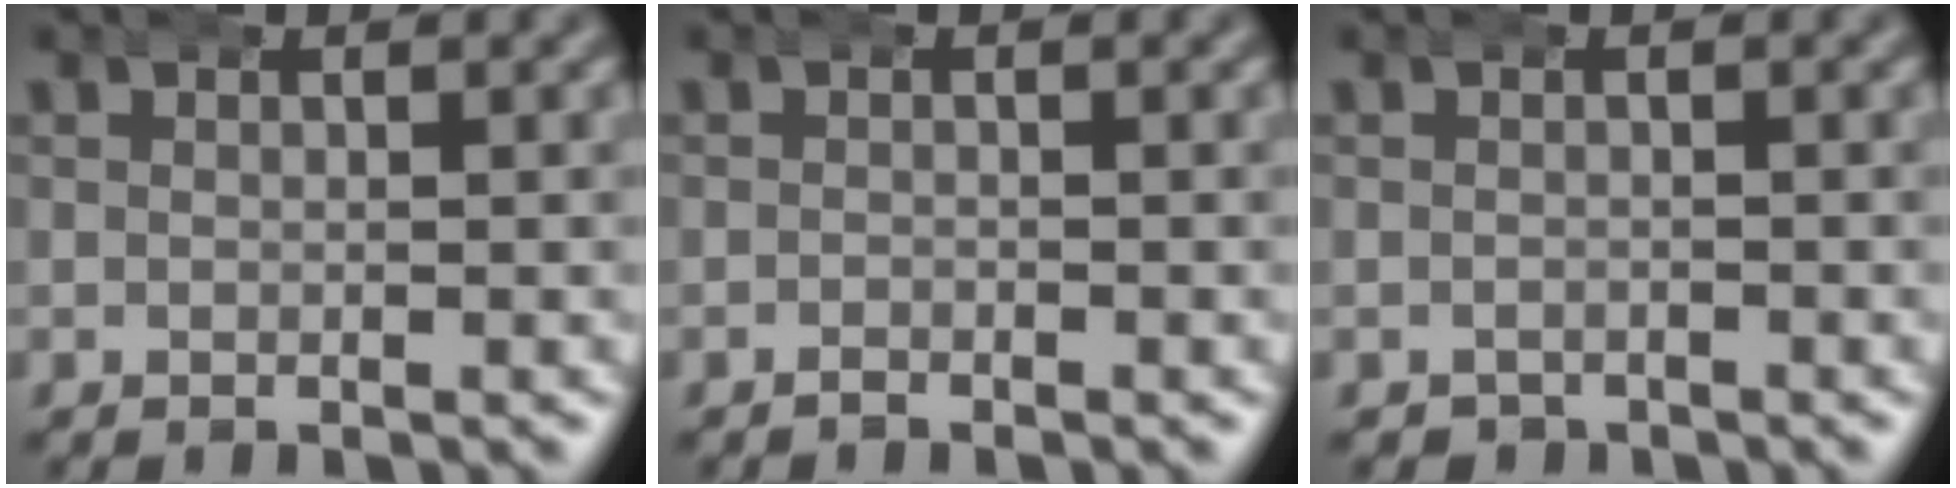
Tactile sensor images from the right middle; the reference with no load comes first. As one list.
[{"total": 0.6, "force": [-0.6, 0.0, -0.1], "torque": [-0.004, -0.005, -0.010]}, {"total": 1.3, "force": [-1.0, 0.7, -0.2], "torque": [0.003, -0.010, -0.011]}]